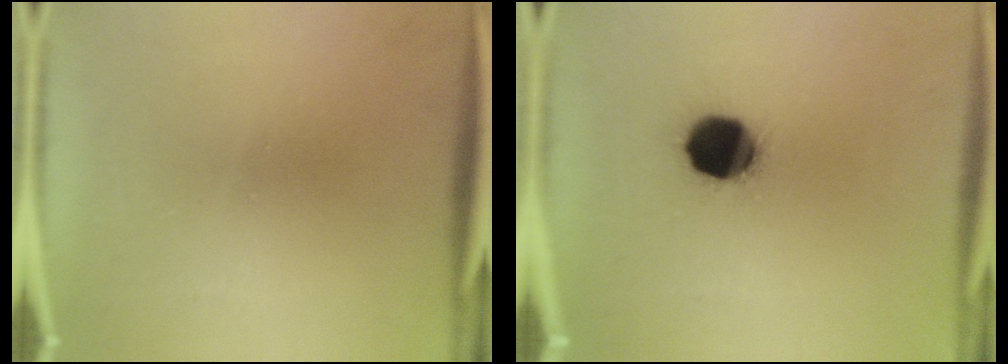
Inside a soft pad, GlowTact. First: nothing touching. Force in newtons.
{"total": 13.7}